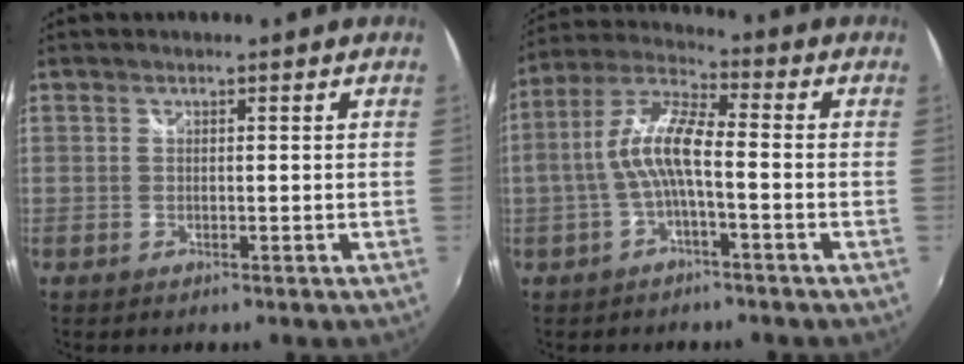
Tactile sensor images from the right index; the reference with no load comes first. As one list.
[{"total": 8.9, "force": [-1.8, 2.1, 8.5], "torque": [-0.189, 0.015, -0.033]}]